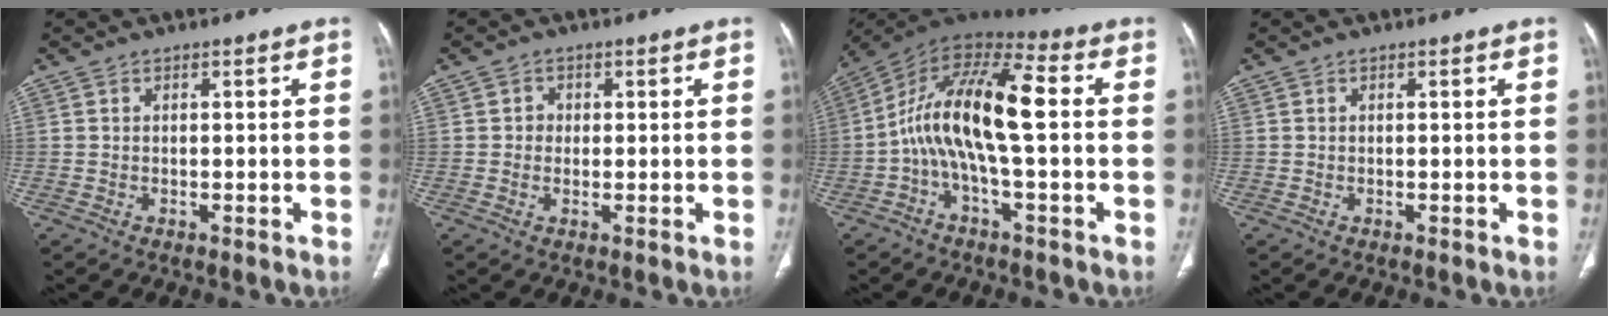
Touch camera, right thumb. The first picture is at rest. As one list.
[{"total": 1.8, "force": [0.2, 1.7, 0.7], "torque": [0.001, 0.004, 0.002]}, {"total": 15.4, "force": [-0.8, 5.2, 14.4], "torque": [-0.266, 0.051, -0.023]}, {"total": 0.0}]